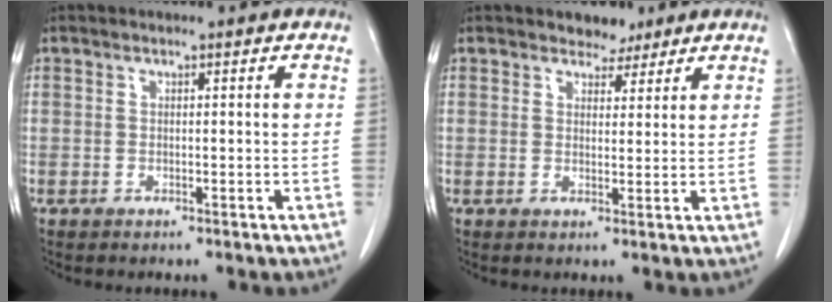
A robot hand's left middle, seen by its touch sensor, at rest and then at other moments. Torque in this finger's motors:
{"motor_torque": [0.52, -0.49, -0.05, 0.01]}